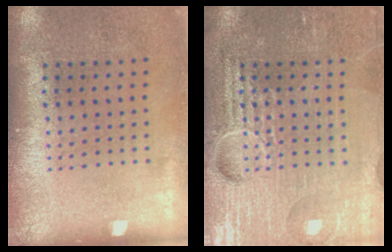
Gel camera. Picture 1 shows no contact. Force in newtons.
{"total": 7.2, "press": 7.1, "slide": 0.9}